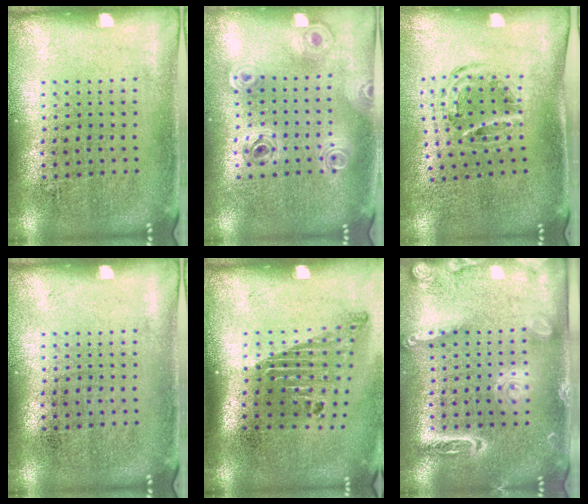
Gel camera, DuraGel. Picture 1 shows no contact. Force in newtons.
{"total": 0.8, "press": 0.8, "slide": 0.1}
{"total": 1.1, "press": 1.0, "slide": 0.3}
{"total": 0.0}
{"total": 1.8, "press": 1.2, "slide": 1.4}
{"total": 2.1, "press": 1.9, "slide": 0.9}